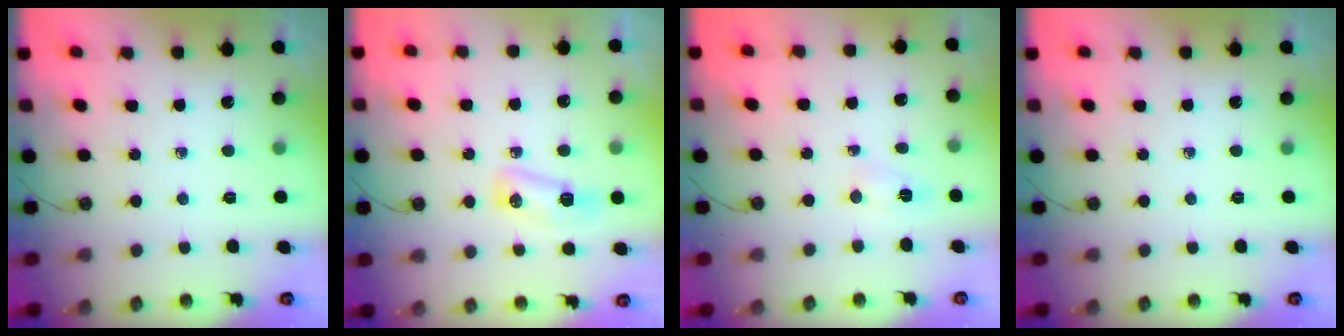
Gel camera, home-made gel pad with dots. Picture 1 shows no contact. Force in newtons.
{"total": 6.7, "press": 6.6, "slide": 0.8}
{"total": 2.9, "press": 2.7, "slide": 1.2}
{"total": 0.0}